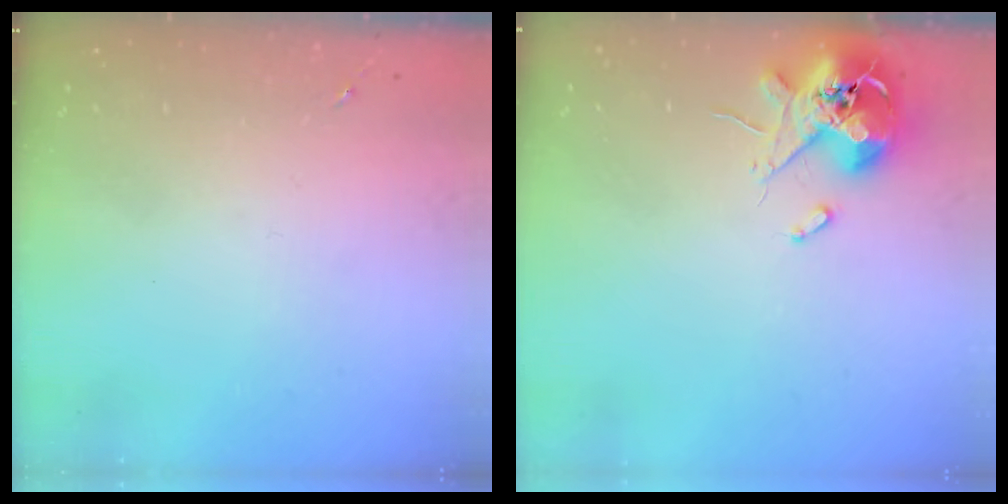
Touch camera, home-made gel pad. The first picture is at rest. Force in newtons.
{"total": 11.3, "press": 11.2, "slide": 1.9}